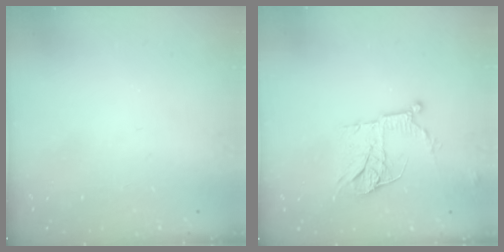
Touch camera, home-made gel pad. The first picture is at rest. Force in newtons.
{"total": 12.2, "press": 12.1, "slide": 1.1}